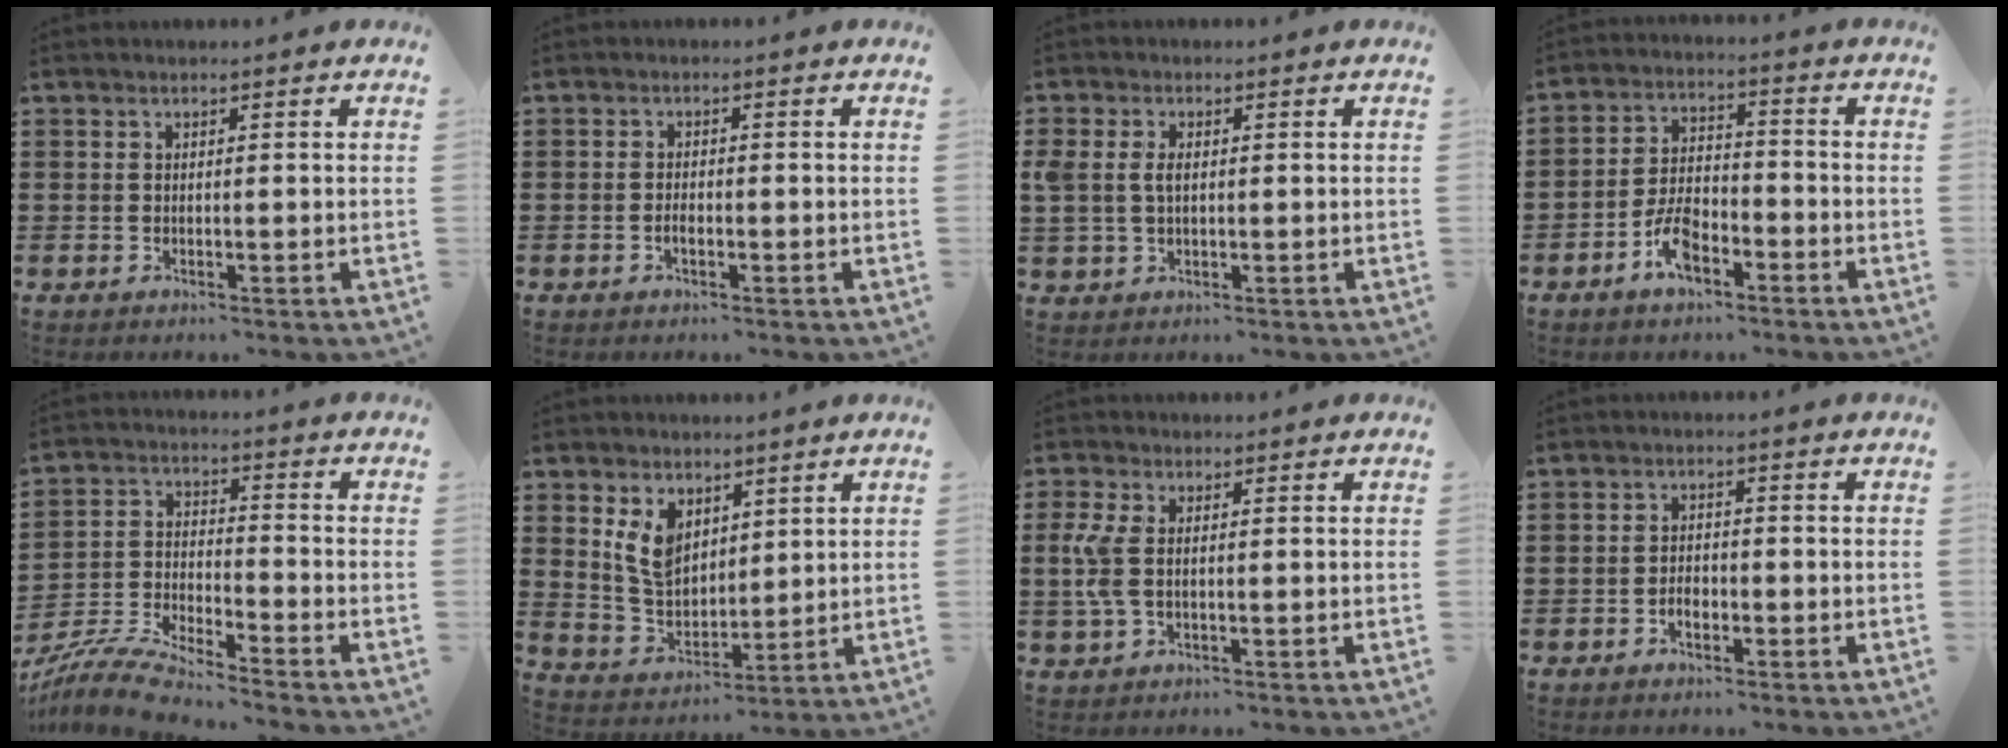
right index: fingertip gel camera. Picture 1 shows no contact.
{"total": 1.4, "force": [-0.6, 0.6, 1.1], "torque": [-0.023, 0.001, -0.011]}
{"total": 3.2, "force": [0.4, 2.0, 2.4], "torque": [-0.067, 0.005, 0.002]}
{"total": 6.5, "force": [-3.6, 3.0, 4.5], "torque": [-0.107, 0.005, -0.074]}
{"total": 6.9, "force": [-6.5, 0.1, 2.1], "torque": [-0.063, -0.010, -0.134]}
{"total": 7.2, "force": [3.5, 4.8, 4.0], "torque": [-0.109, 0.003, 0.063]}
{"total": 4.9, "force": [0.0, 2.4, 4.3], "torque": [-0.118, -0.005, -0.009]}
{"total": 2.3, "force": [-1.1, 1.3, 1.6], "torque": [-0.032, 0.003, -0.021]}